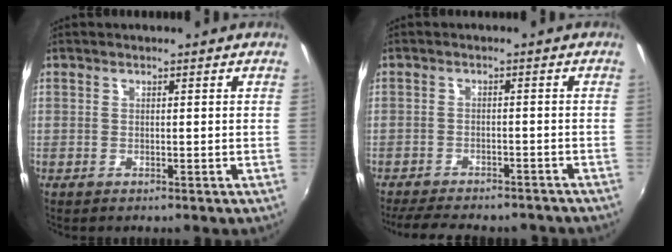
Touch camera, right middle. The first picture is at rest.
{"total": 13.1, "force": [-11.3, 3.5, 5.6], "torque": [-0.123, -0.018, -0.155]}